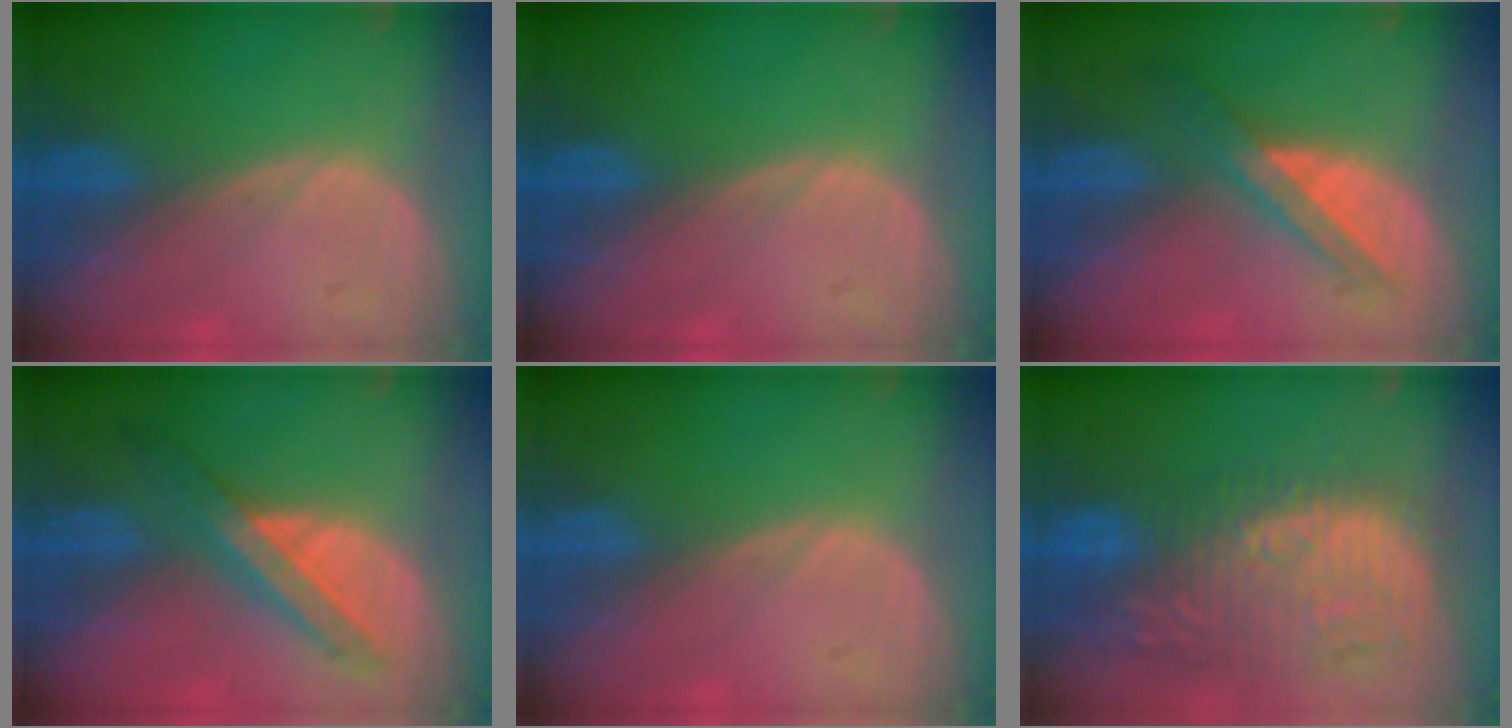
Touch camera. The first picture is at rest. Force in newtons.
{"total": 0.0}
{"total": 5.9, "press": 5.2, "slide": 2.9}
{"total": 6.9, "press": 6.4, "slide": 2.5}
{"total": 0.0}
{"total": 12.7, "press": 11.6, "slide": 5.1}